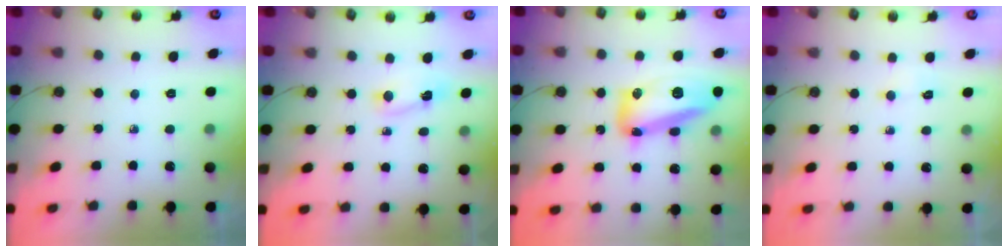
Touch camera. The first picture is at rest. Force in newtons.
{"total": 2.4, "press": 2.3, "slide": 0.6}
{"total": 16.1, "press": 16.0, "slide": 1.4}
{"total": 3.2, "press": 3.2, "slide": 0.4}